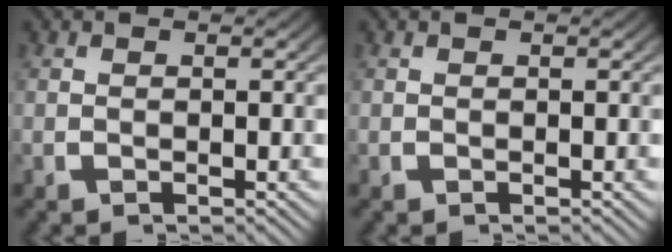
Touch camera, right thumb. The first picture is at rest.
{"total": 0.0}